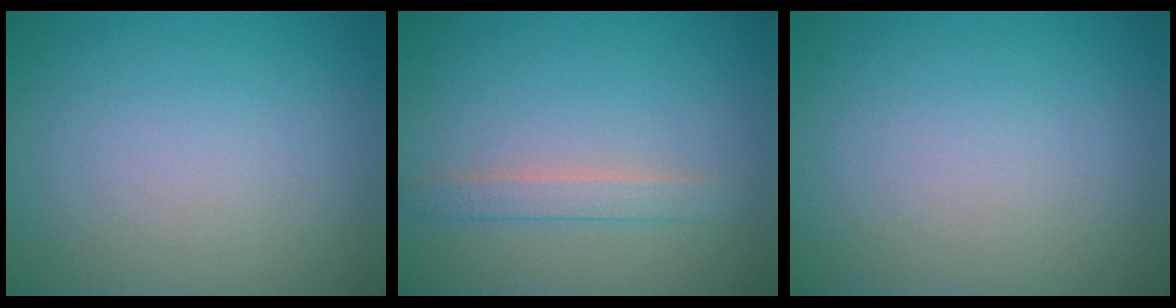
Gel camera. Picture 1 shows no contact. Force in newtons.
{"total": 1.8, "press": 1.8, "slide": 0.2}
{"total": 0.0}